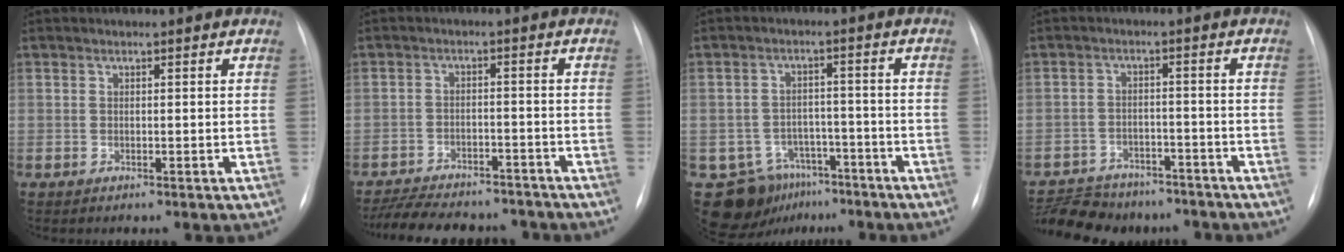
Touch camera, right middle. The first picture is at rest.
{"total": 14.8, "force": [-13.2, 4.3, 5.2], "torque": [-0.105, 0.006, -0.184]}
{"total": 11.5, "force": [-7.7, 8.0, 2.8], "torque": [-0.050, 0.023, -0.106]}
{"total": 14.0, "force": [-12.0, 6.3, 3.8], "torque": [-0.078, 0.012, -0.160]}